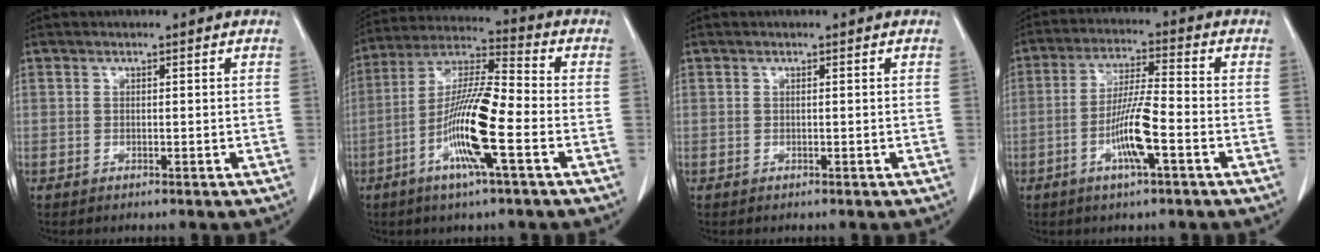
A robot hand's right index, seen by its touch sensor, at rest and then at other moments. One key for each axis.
{"total": 13.6, "fx": -4.4, "fy": 0.8, "fz": 12.8, "tx": -0.251, "ty": -0.003, "tz": -0.089}
{"total": 0.0}
{"total": 8.5, "fx": -3.0, "fy": 0.4, "fz": 7.9, "tx": -0.154, "ty": -0.003, "tz": -0.059}